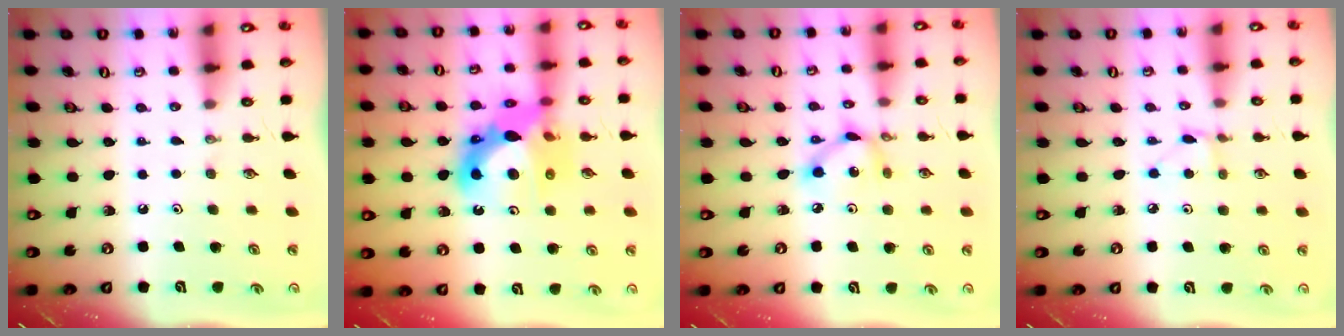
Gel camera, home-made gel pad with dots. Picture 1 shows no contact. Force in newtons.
{"total": 15.9, "press": 15.8, "slide": 1.5}
{"total": 7.3, "press": 7.3, "slide": 0.4}
{"total": 2.6, "press": 2.6, "slide": 0.4}